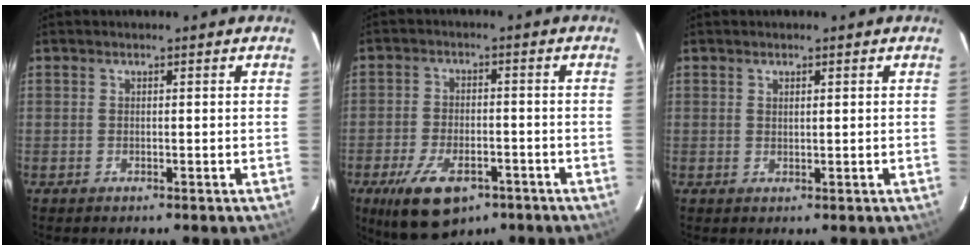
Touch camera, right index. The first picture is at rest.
{"total": 12.6, "force": [-7.5, 6.0, 8.1], "torque": [-0.170, -0.021, -0.119]}
{"total": 1.3, "force": [0.9, 0.6, 0.7], "torque": [-0.011, 0.002, 0.016]}